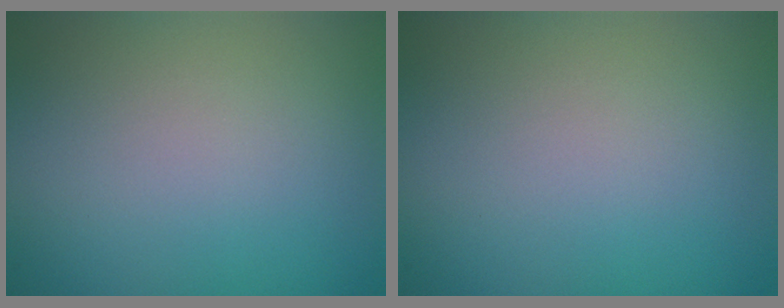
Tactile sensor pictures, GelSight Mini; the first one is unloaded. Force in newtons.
{"total": 0.0}